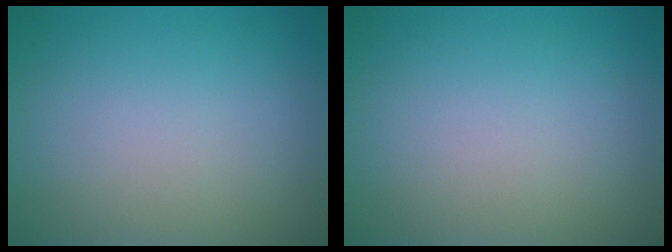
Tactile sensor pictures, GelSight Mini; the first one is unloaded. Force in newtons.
{"total": 0.0}